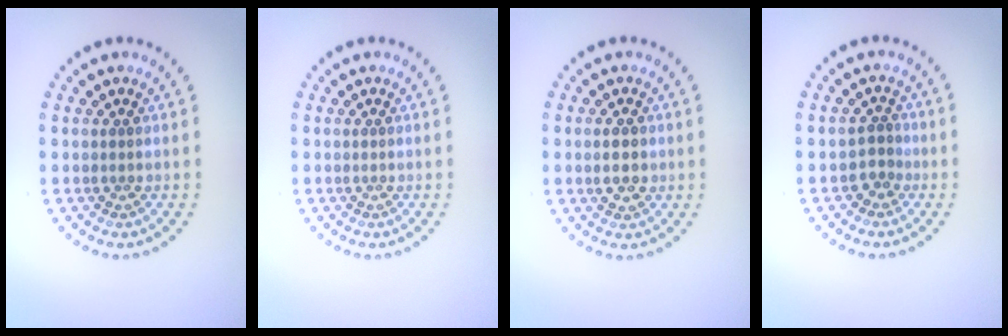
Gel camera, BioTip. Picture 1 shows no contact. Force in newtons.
{"total": 0.0}
{"total": 2.8, "press": 2.8, "slide": 0.2}
{"total": 1.6, "press": 1.3, "slide": 0.9}